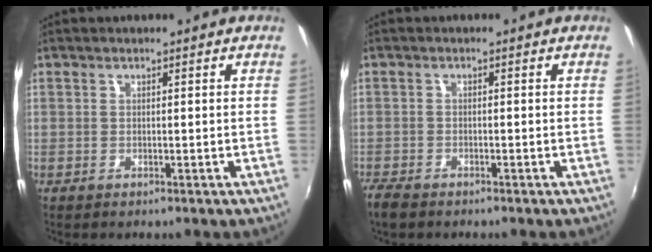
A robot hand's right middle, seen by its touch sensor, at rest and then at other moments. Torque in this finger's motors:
{"motor_torque": [0.59, -0.61, 0.27, 0.05]}